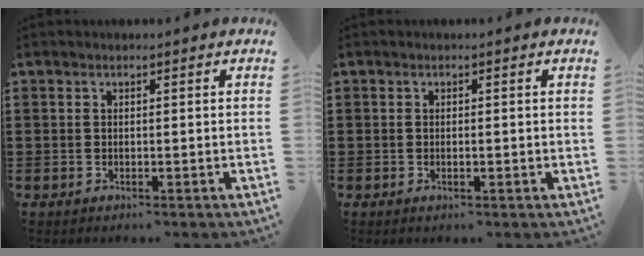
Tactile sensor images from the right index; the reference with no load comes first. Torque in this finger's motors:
{"motor_torque": [0.30, 0.19, 0.06, 0.00]}